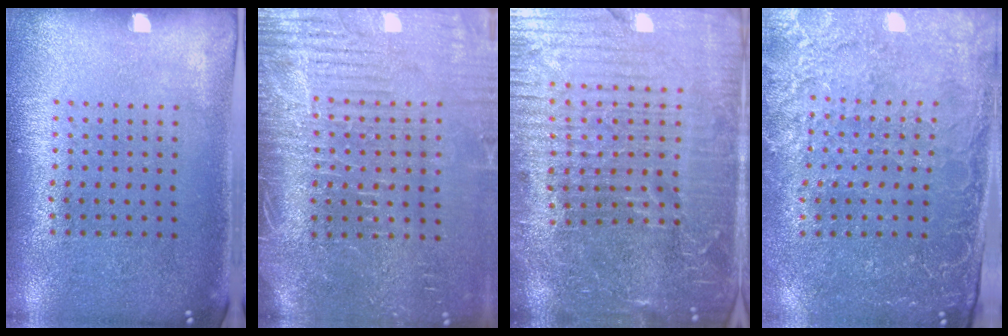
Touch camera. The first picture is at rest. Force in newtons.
{"total": 4.3, "press": 3.8, "slide": 2.1}
{"total": 6.2, "press": 5.5, "slide": 2.9}
{"total": 2.9, "press": 2.8, "slide": 0.8}